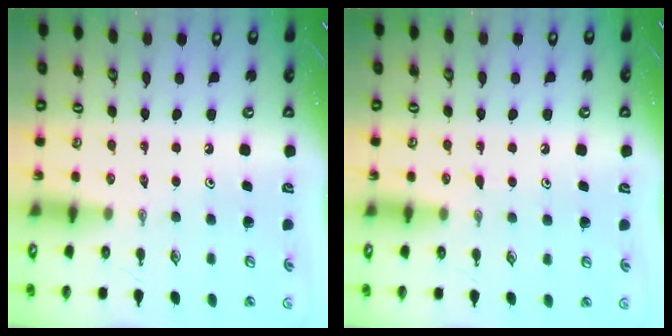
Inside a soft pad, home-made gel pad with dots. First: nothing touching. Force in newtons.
{"total": 3.4, "press": 3.4, "slide": 0.4}